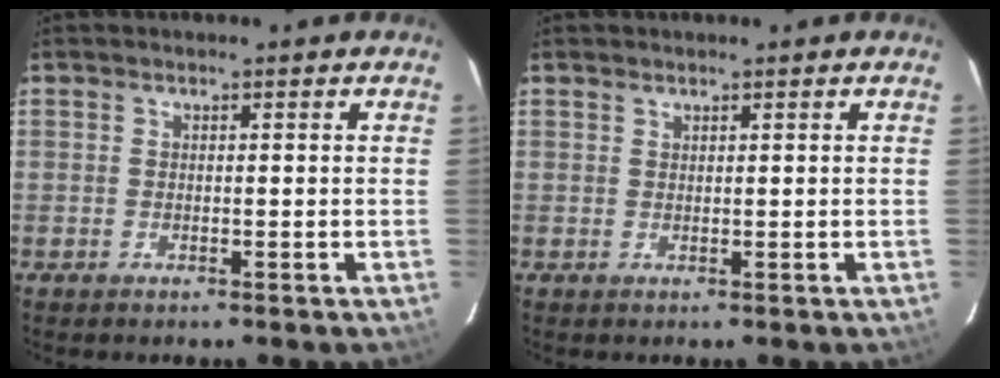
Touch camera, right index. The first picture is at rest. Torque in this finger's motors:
{"motor_torque": [0.25, 0.28, -0.02, 0.01]}